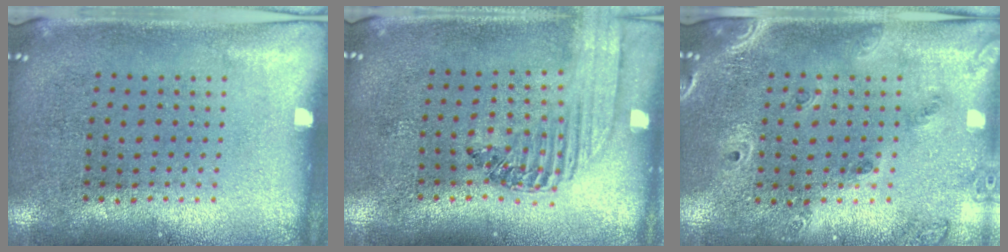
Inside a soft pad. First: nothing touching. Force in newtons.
{"total": 1.5, "press": 1.3, "slide": 0.7}
{"total": 1.7, "press": 1.5, "slide": 0.7}